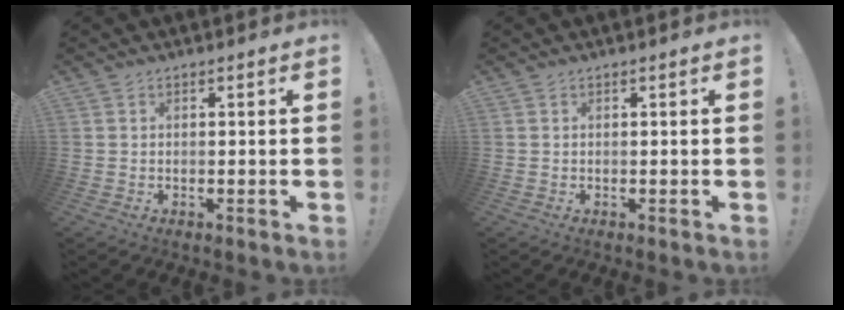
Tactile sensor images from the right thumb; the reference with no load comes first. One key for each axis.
{"total": 0.0}